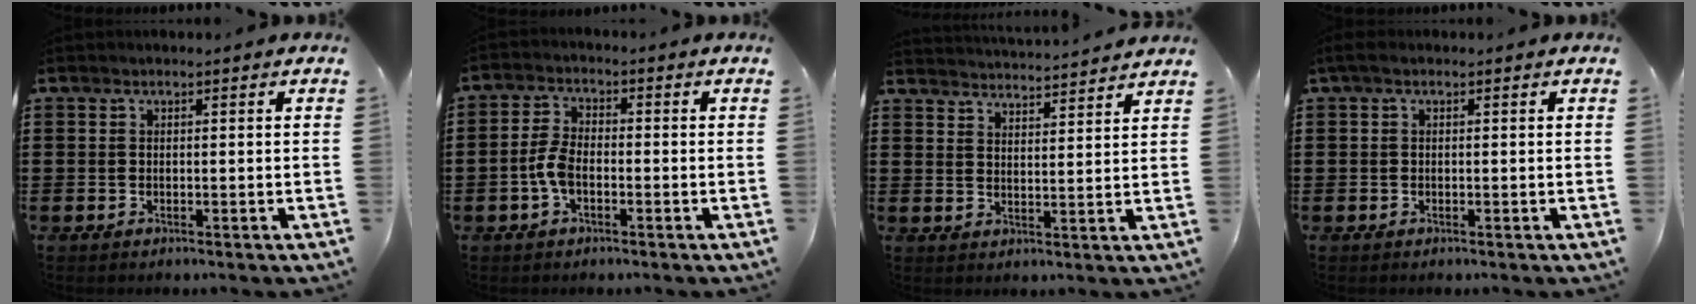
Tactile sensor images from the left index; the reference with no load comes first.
{"total": 4.3, "force": [-1.3, 2.1, 3.6], "torque": [-0.092, -0.003, -0.031]}
{"total": 3.6, "force": [3.5, -0.7, -0.2], "torque": [-0.009, -0.026, 0.060]}
{"total": 1.0, "force": [-0.4, 0.3, 0.8], "torque": [-0.015, 0.000, -0.008]}